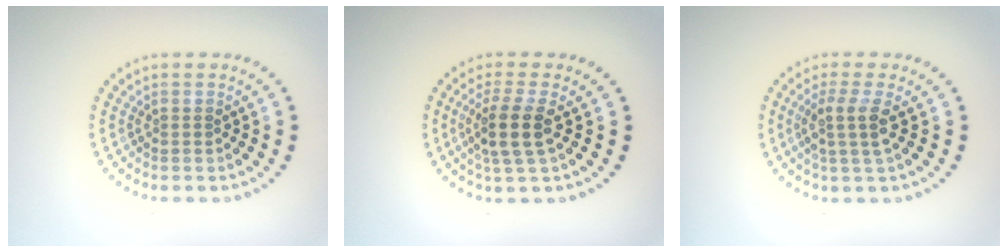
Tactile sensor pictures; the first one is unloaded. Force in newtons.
{"total": 3.4, "press": 2.8, "slide": 1.9}
{"total": 2.7, "press": 2.1, "slide": 1.6}